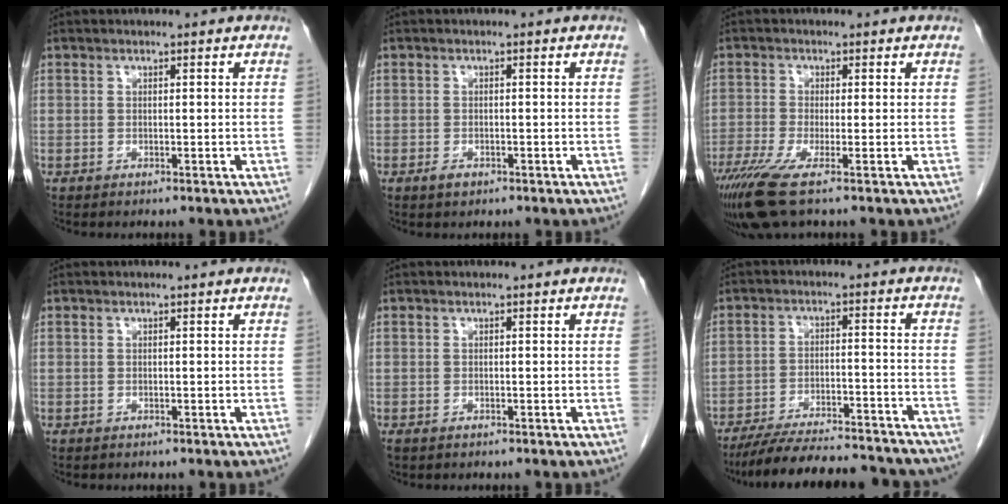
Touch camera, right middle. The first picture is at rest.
{"total": 1.3, "force": [-0.8, 0.7, 0.8], "torque": [-0.015, 0.000, -0.010]}
{"total": 6.7, "force": [-4.1, 0.4, 5.3], "torque": [-0.102, -0.021, -0.078]}
{"total": 0.0}
{"total": 0.6, "force": [-0.5, 0.3, 0.3], "torque": [-0.011, -0.001, -0.005]}
{"total": 20.9, "force": [-18.8, 3.5, 8.3], "torque": [-0.120, -0.009, -0.262]}